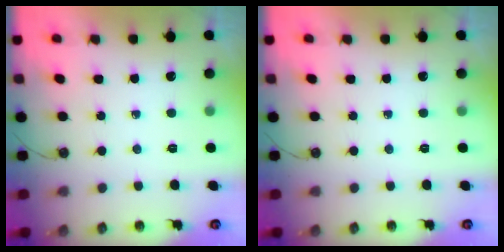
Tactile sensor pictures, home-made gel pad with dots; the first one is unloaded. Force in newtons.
{"total": 0.0}